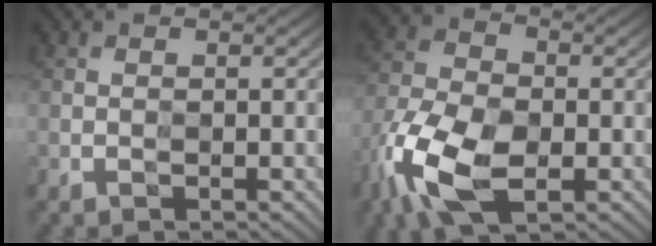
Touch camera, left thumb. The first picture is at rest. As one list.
[{"total": 11.6, "force": [-5.3, 6.4, 8.1], "torque": [-0.202, -0.021, -0.110]}]